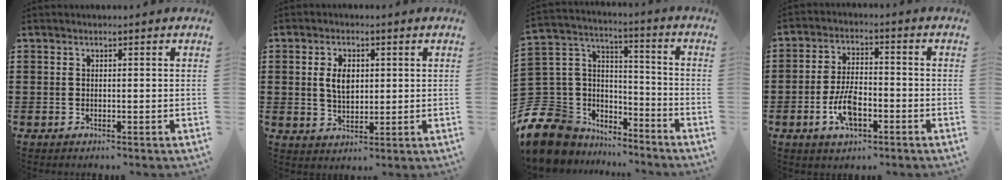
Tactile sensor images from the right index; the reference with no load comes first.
{"total": 4.6, "force": [0.8, 2.7, 3.6], "torque": [-0.069, 0.008, 0.010]}
{"total": 9.7, "force": [-5.8, 7.5, 1.7], "torque": [-0.095, -0.006, -0.112]}
{"total": 7.0, "force": [-2.6, 3.4, 5.6], "torque": [-0.126, 0.002, -0.054]}